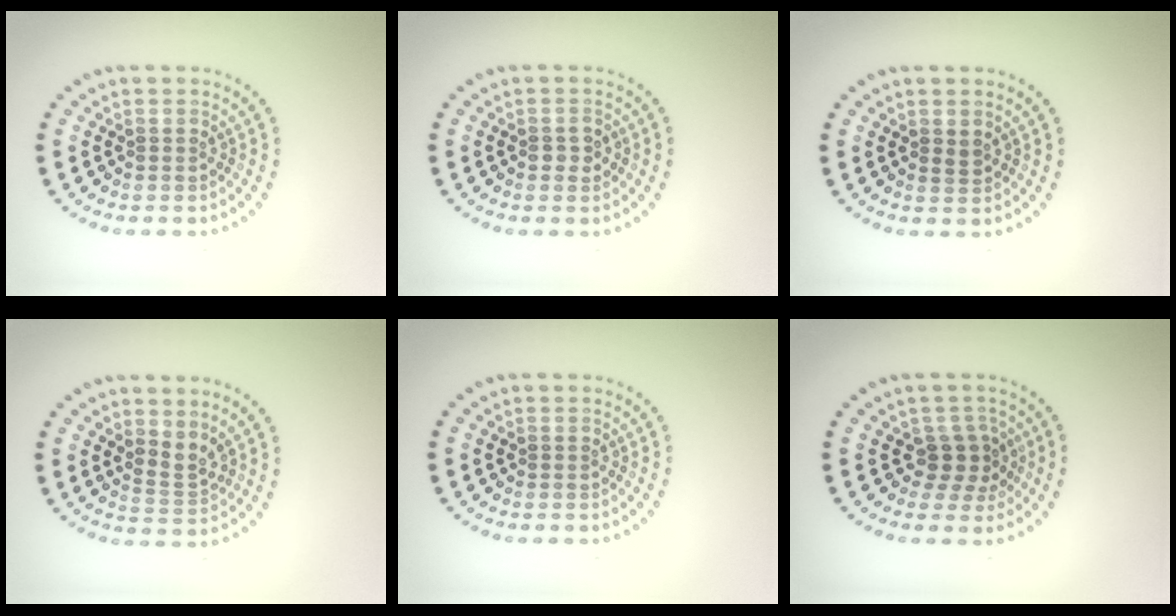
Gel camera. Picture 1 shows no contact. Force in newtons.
{"total": 1.2, "press": 1.2, "slide": 0.1}
{"total": 0.9, "press": 0.8, "slide": 0.3}
{"total": 2.2, "press": 1.6, "slide": 1.5}
{"total": 0.0}
{"total": 2.7, "press": 2.1, "slide": 1.7}